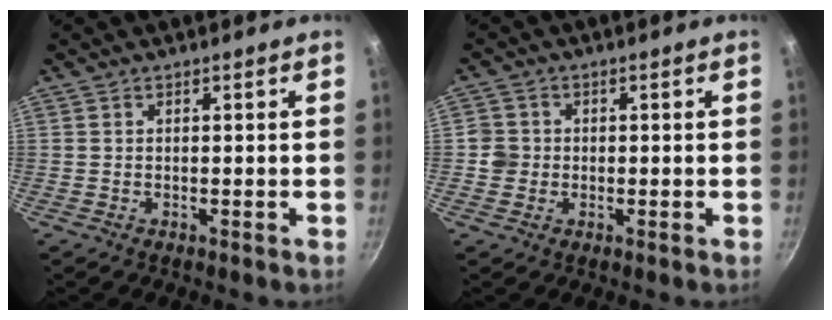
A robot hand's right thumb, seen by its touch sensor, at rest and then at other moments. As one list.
[{"total": 3.3, "force": [-0.4, 3.1, 0.8], "torque": [0.001, 0.010, -0.011]}]